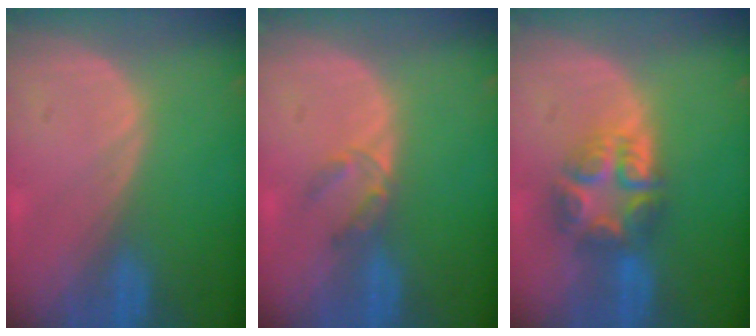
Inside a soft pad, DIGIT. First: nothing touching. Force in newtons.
{"total": 2.7, "press": 2.5, "slide": 1.0}
{"total": 7.7, "press": 6.7, "slide": 3.7}